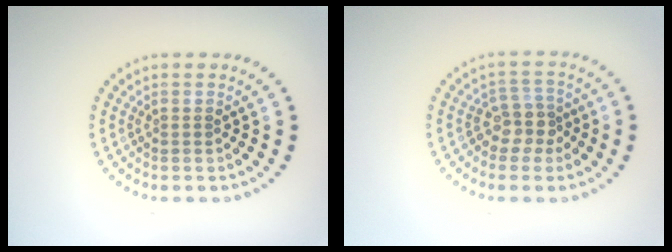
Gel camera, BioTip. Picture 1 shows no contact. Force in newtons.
{"total": 2.6, "press": 2.2, "slide": 1.5}